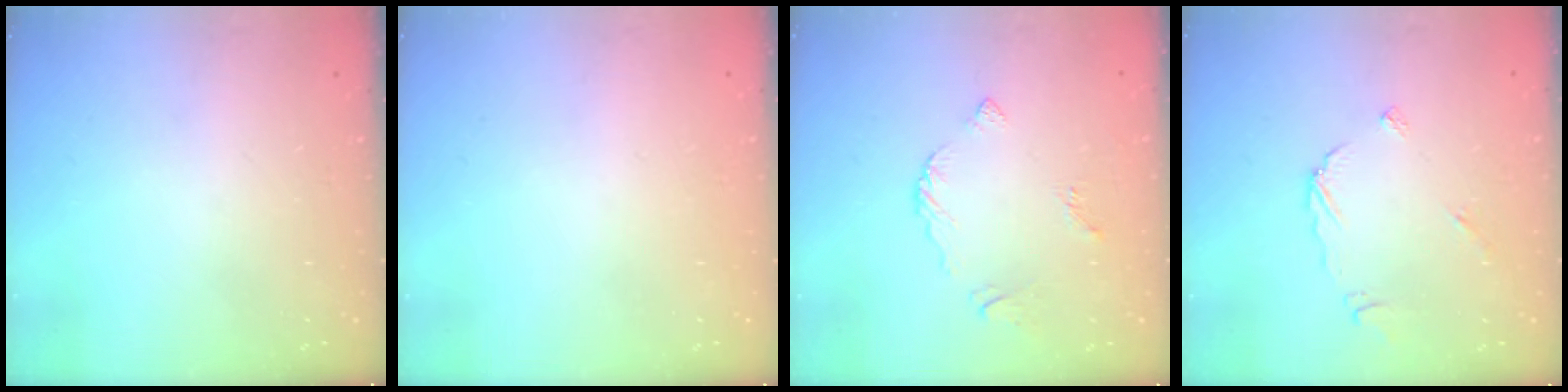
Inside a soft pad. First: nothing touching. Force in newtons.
{"total": 1.9, "press": 1.9, "slide": 0.1}
{"total": 4.1, "press": 4.1, "slide": 0.2}
{"total": 4.9, "press": 4.9, "slide": 0.4}